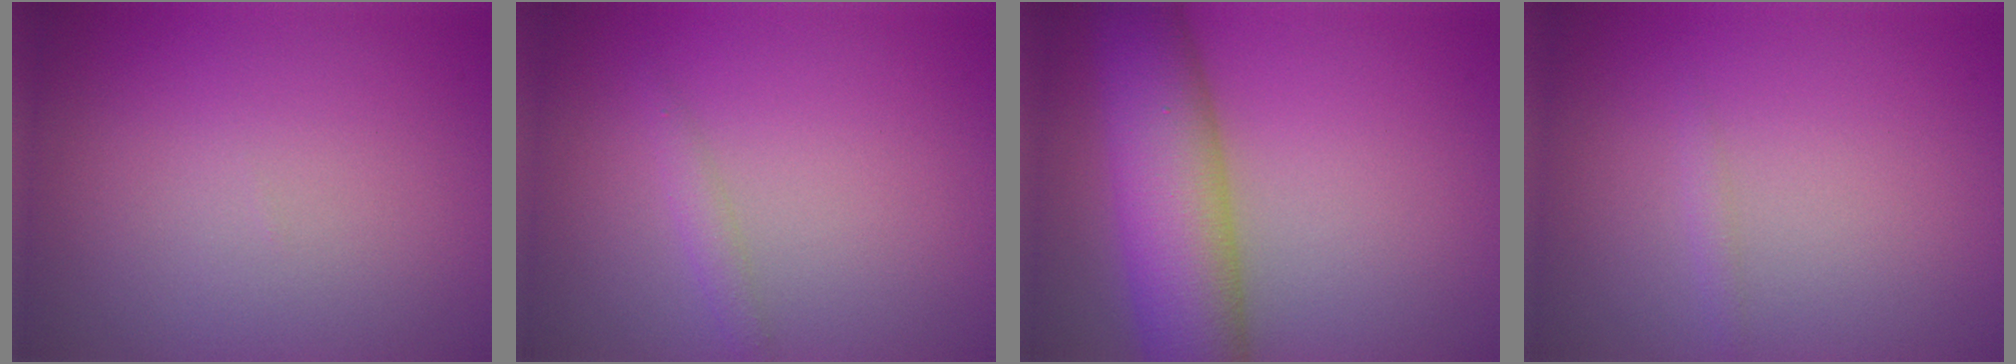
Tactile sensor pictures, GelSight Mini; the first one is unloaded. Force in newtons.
{"total": 1.0, "press": 1.0, "slide": 0.0}
{"total": 9.5, "press": 9.5, "slide": 0.4}
{"total": 0.6, "press": 0.6, "slide": 0.0}